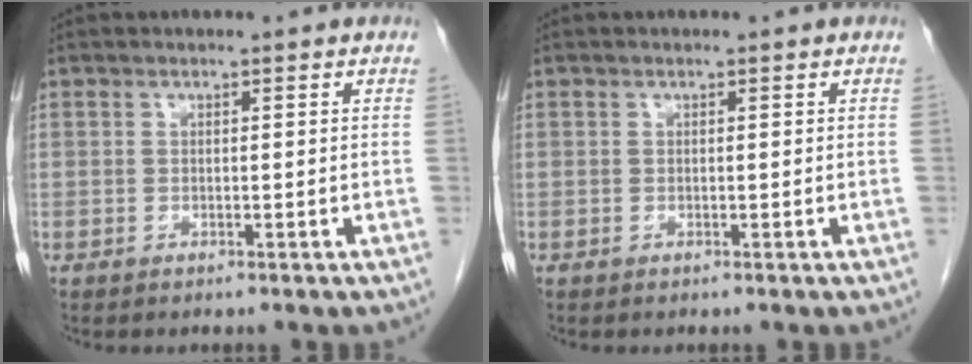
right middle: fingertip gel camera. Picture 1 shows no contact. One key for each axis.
{"total": 0.0}